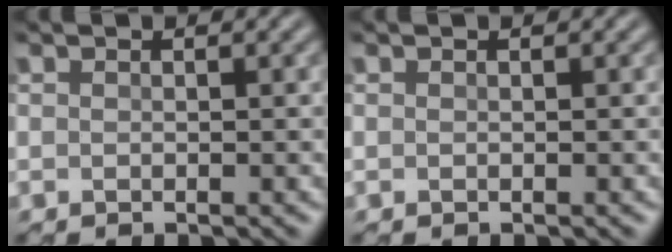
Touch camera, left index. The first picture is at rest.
{"total": 0.0}